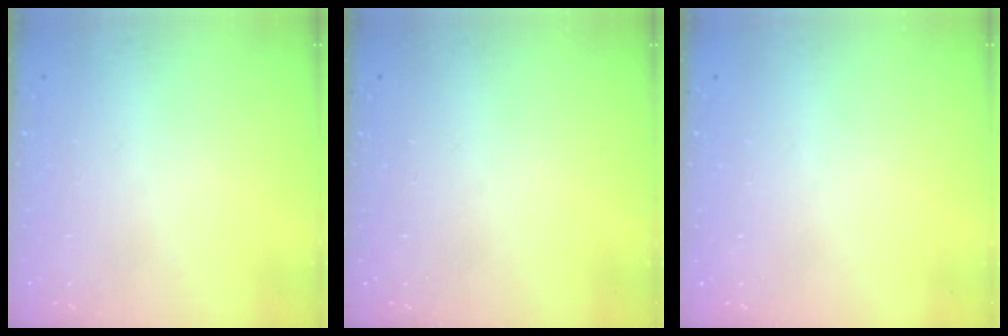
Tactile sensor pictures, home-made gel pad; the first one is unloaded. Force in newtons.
{"total": 0.0}
{"total": 0.0}